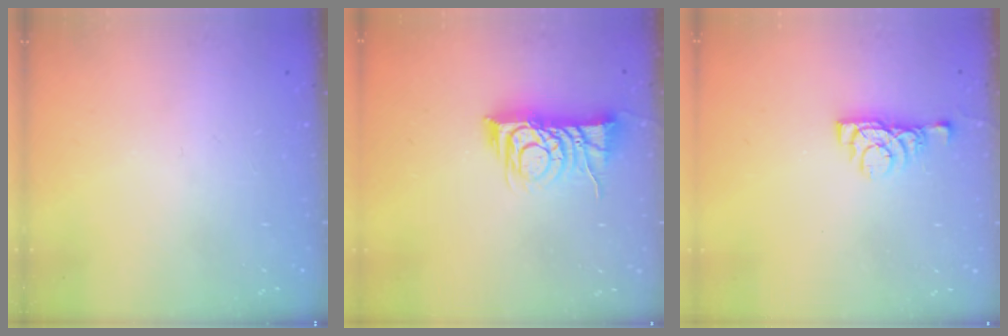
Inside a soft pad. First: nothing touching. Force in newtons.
{"total": 9.7, "press": 9.7, "slide": 0.6}
{"total": 5.6, "press": 5.5, "slide": 0.8}